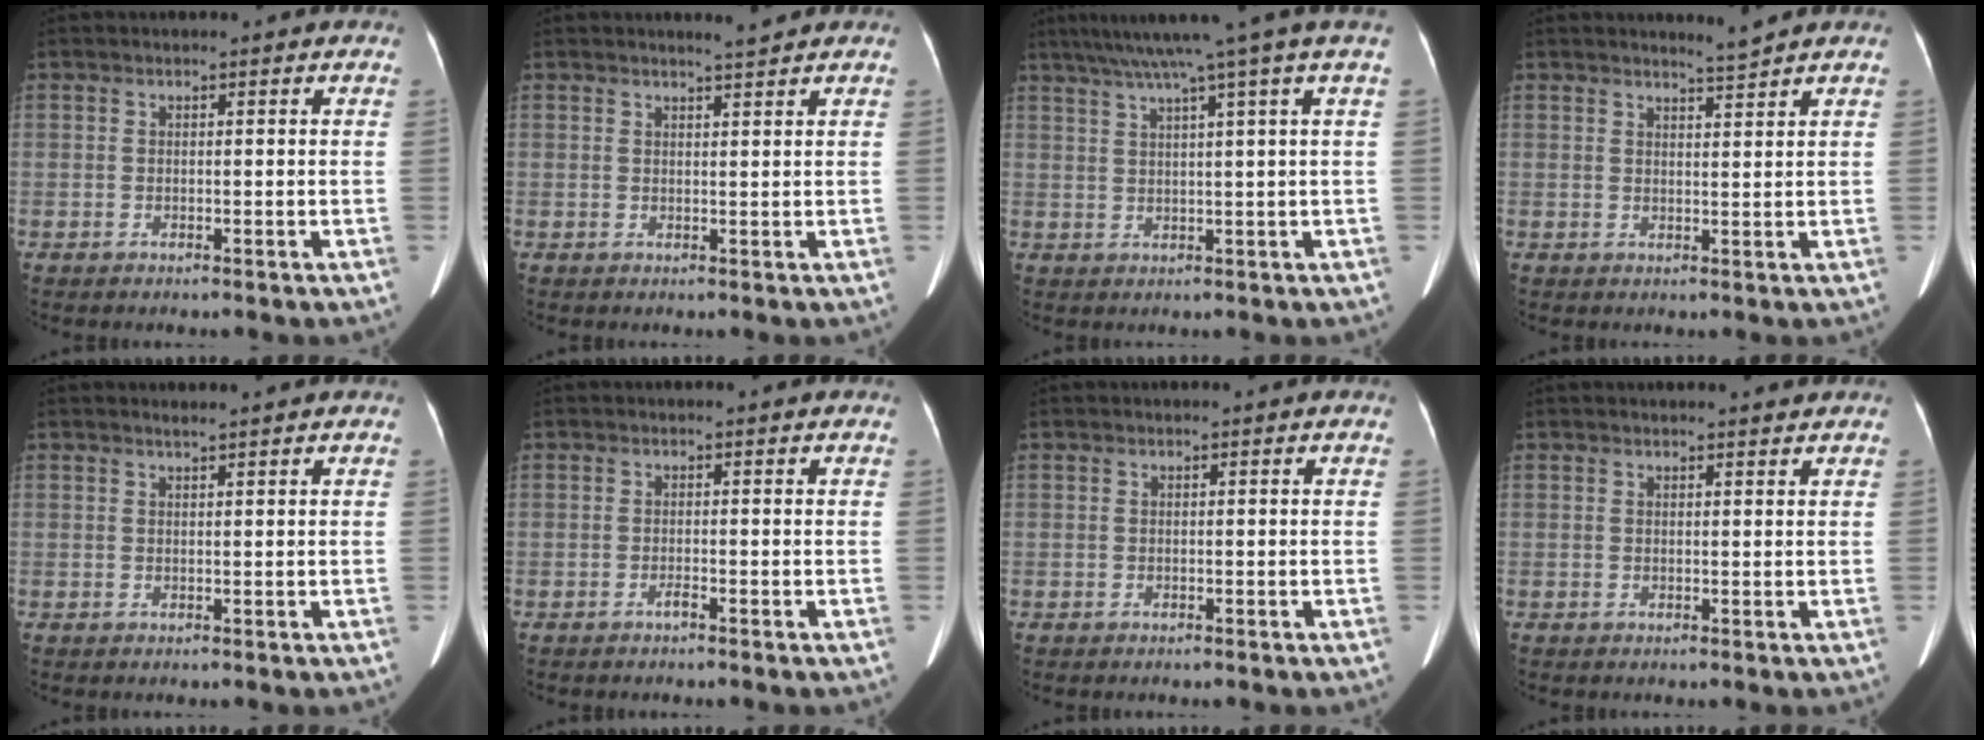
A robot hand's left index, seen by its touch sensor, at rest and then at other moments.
{"total": 1.4, "force": [1.2, -0.4, 0.3], "torque": [-0.012, -0.011, 0.022]}
{"total": 9.7, "force": [6.9, -2.8, 6.3], "torque": [-0.098, 0.014, 0.096]}
{"total": 1.7, "force": [1.5, -0.8, 0.0], "torque": [-0.014, -0.017, 0.030]}
{"total": 1.0, "force": [0.9, -0.3, 0.4], "torque": [-0.013, 0.000, 0.019]}
{"total": 0.8, "force": [-0.7, -0.1, 0.3], "torque": [-0.009, -0.004, -0.013]}
{"total": 0.0}
{"total": 2.5, "force": [2.4, 0.2, 0.5], "torque": [-0.012, 0.001, 0.026]}